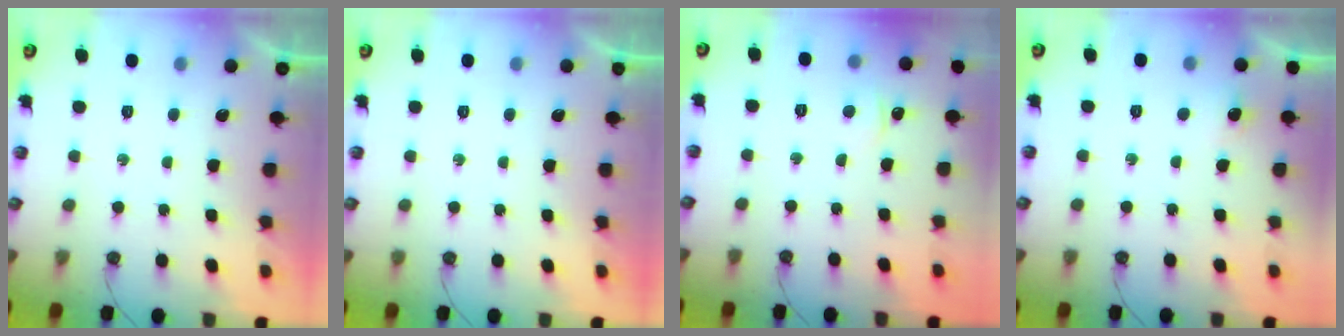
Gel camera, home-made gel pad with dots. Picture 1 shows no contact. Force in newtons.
{"total": 0.0}
{"total": 2.4, "press": 2.4, "slide": 0.3}
{"total": 12.8, "press": 5.4, "slide": 11.5}